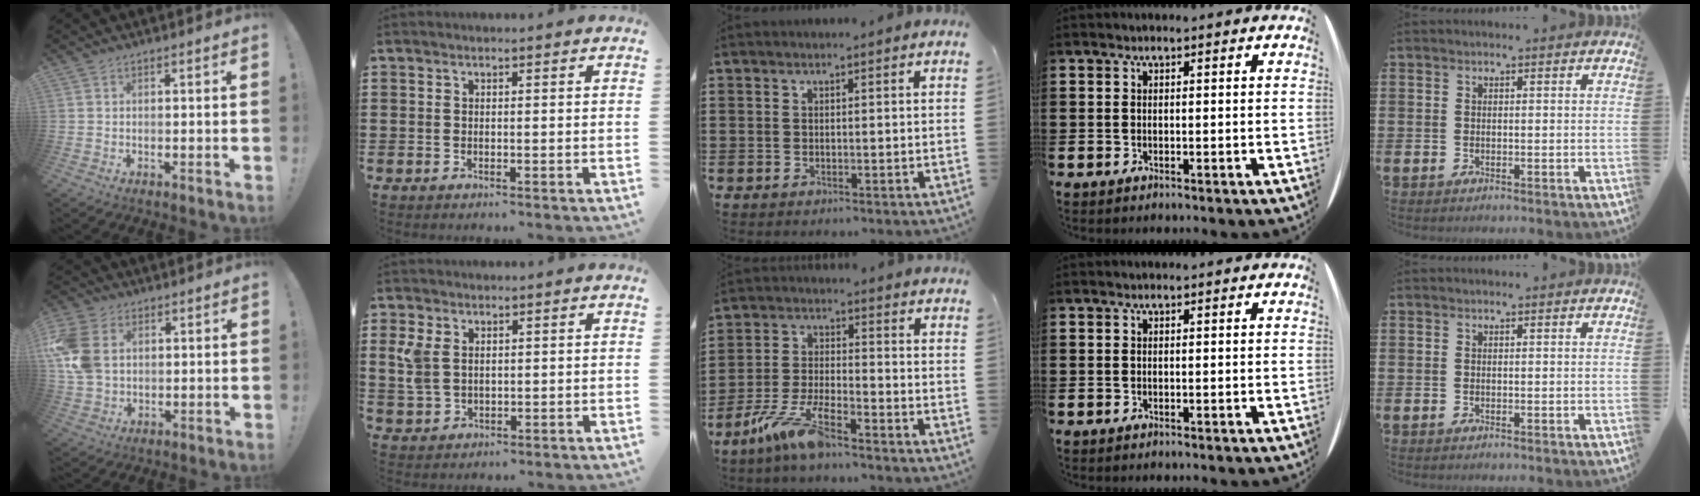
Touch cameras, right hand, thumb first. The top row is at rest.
{"thumb": {"total": 13.3, "force": [2.9, 9.8, 8.5], "torque": [-0.183, -0.002, 0.058]}, "index": {"total": 4.3, "force": [1.4, 2.9, 2.8], "torque": [-0.079, 0.005, 0.021]}, "middle": {"total": 7.9, "force": [-6.0, 1.1, 5.0], "torque": [-0.119, -0.010, -0.119]}}